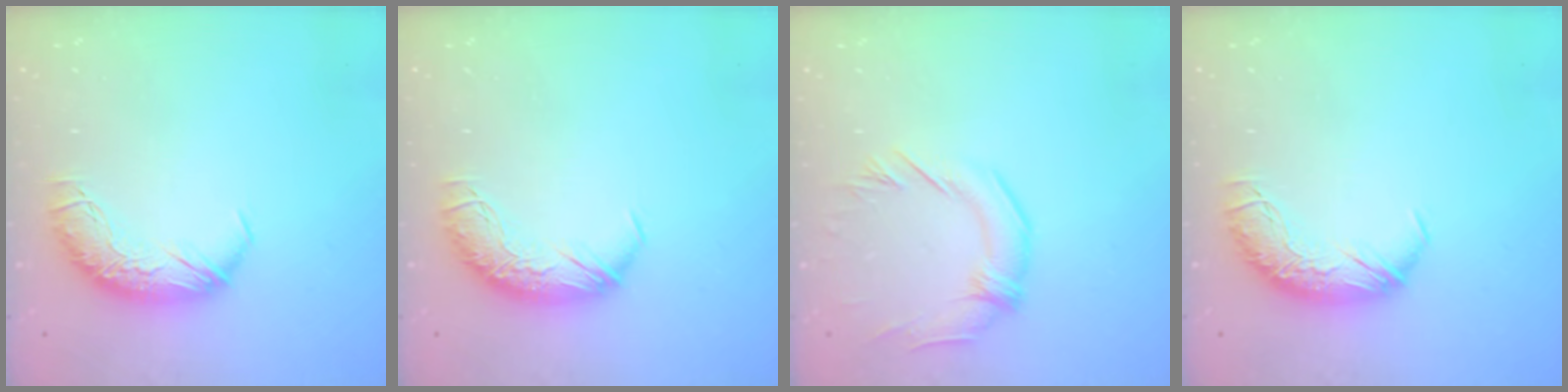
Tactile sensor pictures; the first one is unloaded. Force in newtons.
{"total": 0.0}
{"total": 0.8, "press": 0.6, "slide": 0.5}
{"total": 0.0}